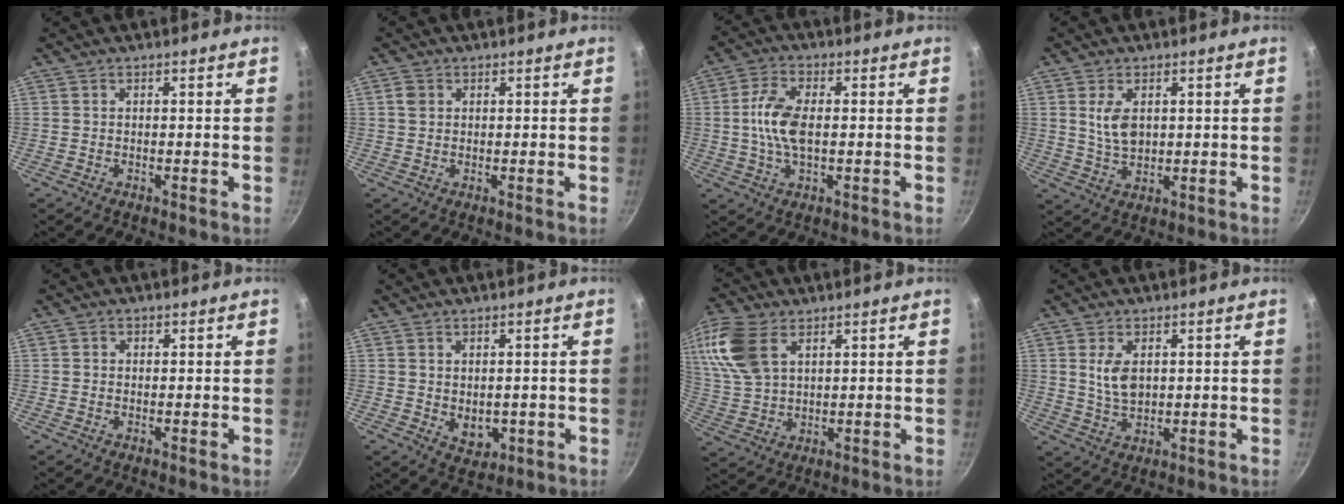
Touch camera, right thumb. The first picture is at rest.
{"total": 2.3, "force": [0.7, 1.9, 1.1], "torque": [-0.012, 0.003, 0.011]}
{"total": 8.5, "force": [0.1, 4.4, 7.3], "torque": [-0.145, 0.011, -0.002]}
{"total": 5.9, "force": [1.4, 3.6, 4.5], "torque": [-0.073, -0.014, 0.031]}
{"total": 0.9, "force": [0.2, 0.8, 0.2], "torque": [0.000, 0.001, 0.002]}
{"total": 4.3, "force": [0.1, 3.3, 2.7], "torque": [-0.029, -0.009, 0.013]}
{"total": 13.3, "force": [6.1, 7.8, 8.9], "torque": [-0.185, -0.006, 0.128]}
{"total": 5.7, "force": [1.4, 3.4, 4.4], "torque": [-0.073, -0.015, 0.032]}